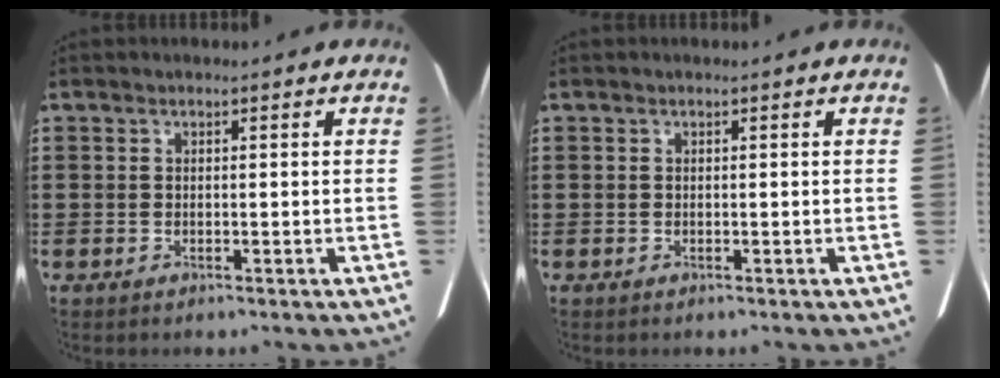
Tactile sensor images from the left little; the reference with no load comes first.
{"total": 0.0}